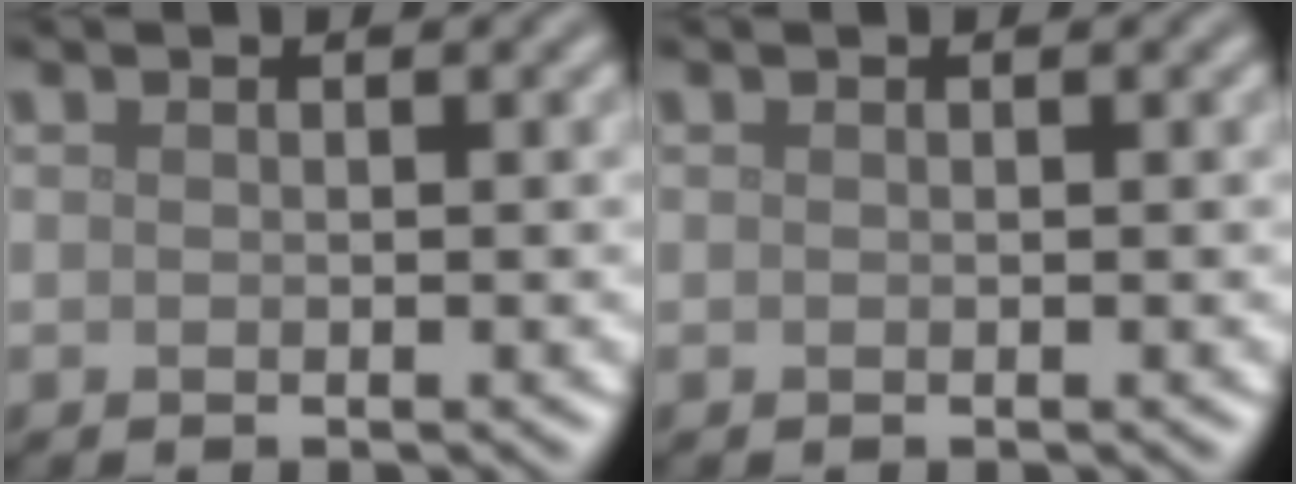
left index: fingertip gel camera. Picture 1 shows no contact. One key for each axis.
{"total": 0.0}